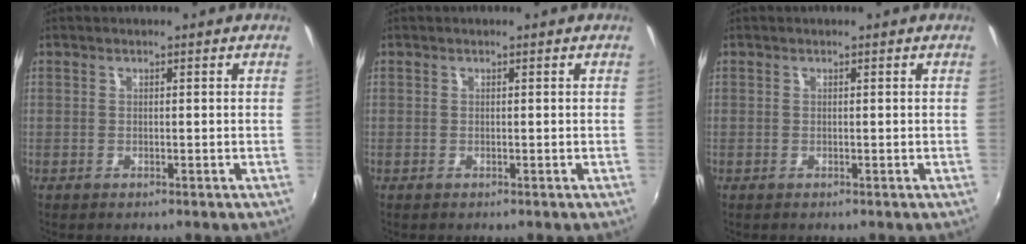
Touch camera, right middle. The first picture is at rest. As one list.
[{"total": 0.0}, {"total": 0.0}]